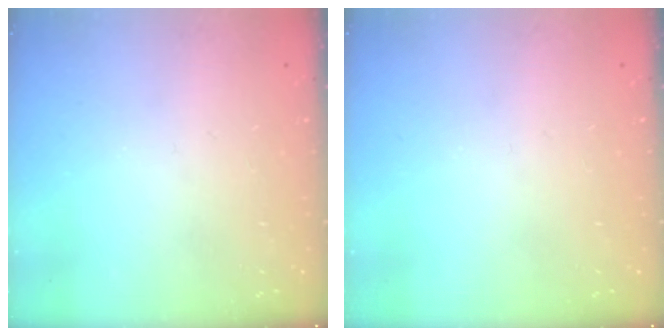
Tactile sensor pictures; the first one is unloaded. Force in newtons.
{"total": 0.0}